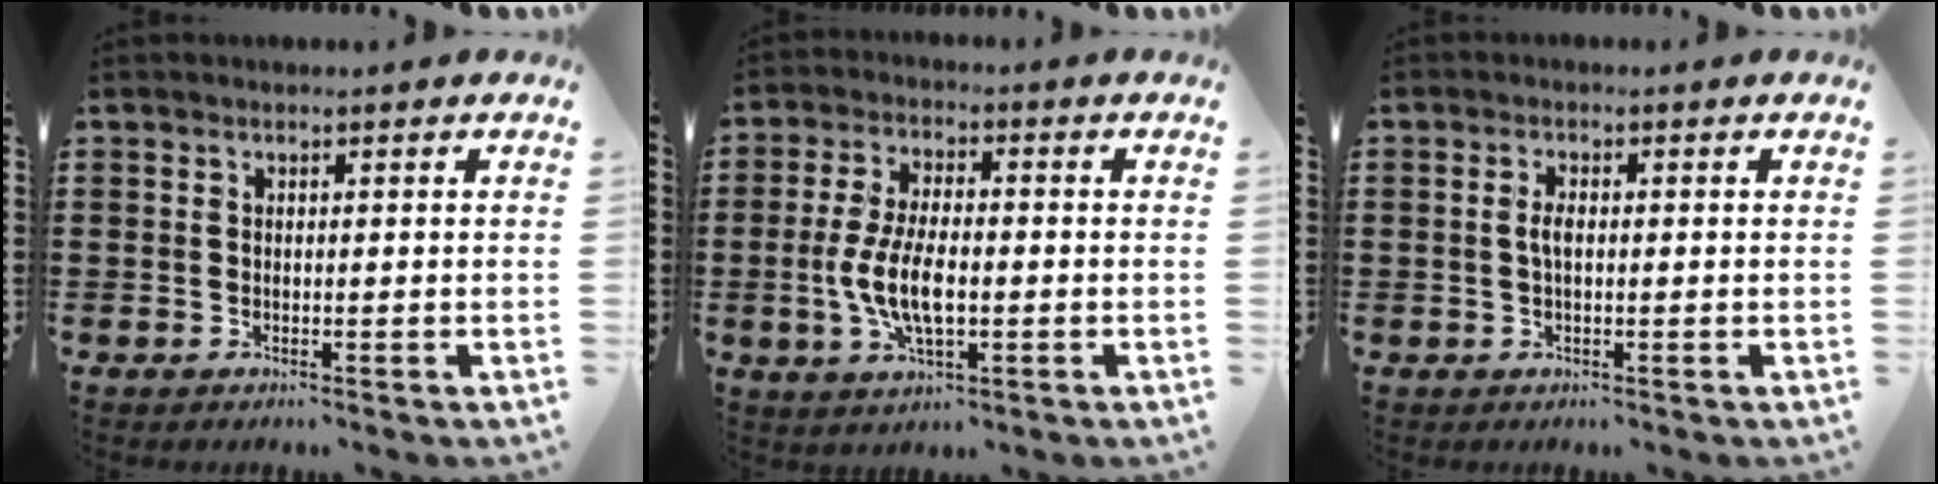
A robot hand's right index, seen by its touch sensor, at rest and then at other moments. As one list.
[{"total": 8.4, "force": [-1.5, 3.6, 7.5], "torque": [-0.163, -0.002, -0.032]}, {"total": 2.1, "force": [0.0, 0.8, 2.0], "torque": [-0.046, -0.001, -0.005]}]